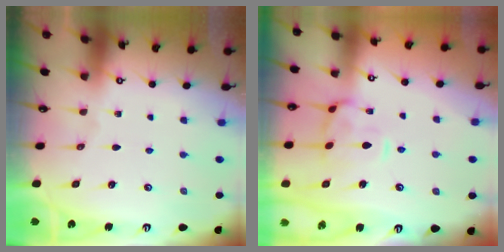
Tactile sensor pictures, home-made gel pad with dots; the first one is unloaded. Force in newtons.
{"total": 4.0, "press": 3.8, "slide": 1.4}